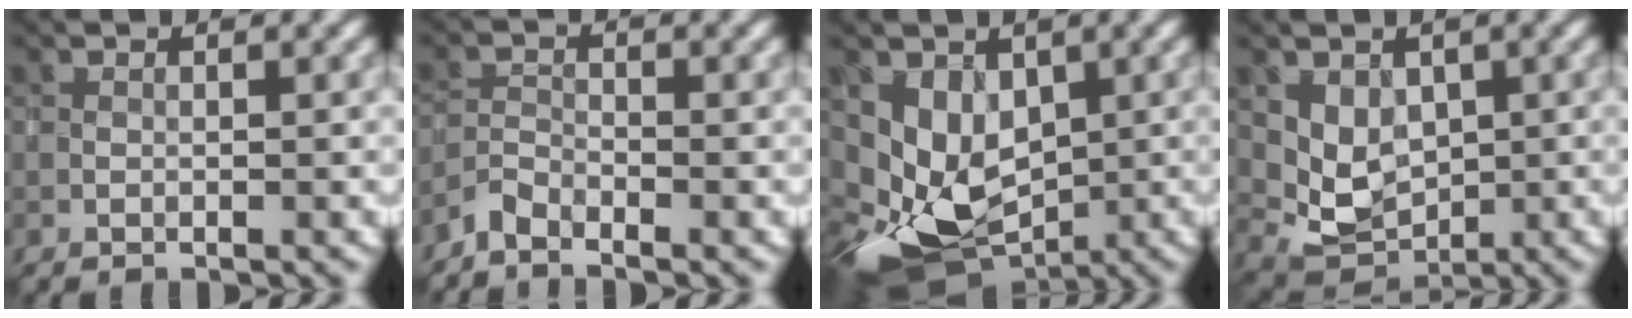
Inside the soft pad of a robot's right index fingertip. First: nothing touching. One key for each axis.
{"total": 1.5, "fx": -1.4, "fy": 0.3, "fz": 0.3, "tx": -0.010, "ty": 0.002, "tz": -0.037}
{"total": 7.1, "fx": 0.0, "fy": 5.4, "fz": 4.6, "tx": -0.097, "ty": -0.024, "tz": 0.000}
{"total": 3.8, "fx": 1.3, "fy": 3.0, "fz": 2.0, "tx": -0.036, "ty": -0.014, "tz": 0.032}